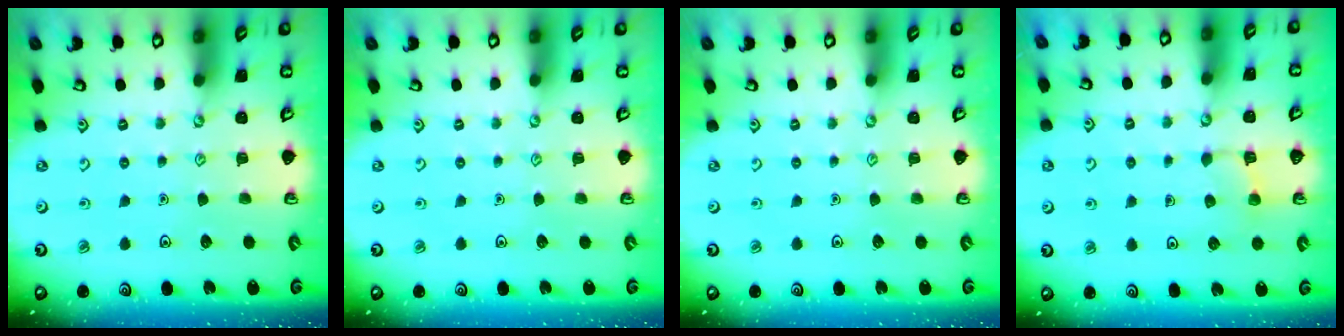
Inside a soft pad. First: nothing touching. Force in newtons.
{"total": 0.0}
{"total": 0.0}
{"total": 3.5, "press": 3.5, "slide": 0.6}